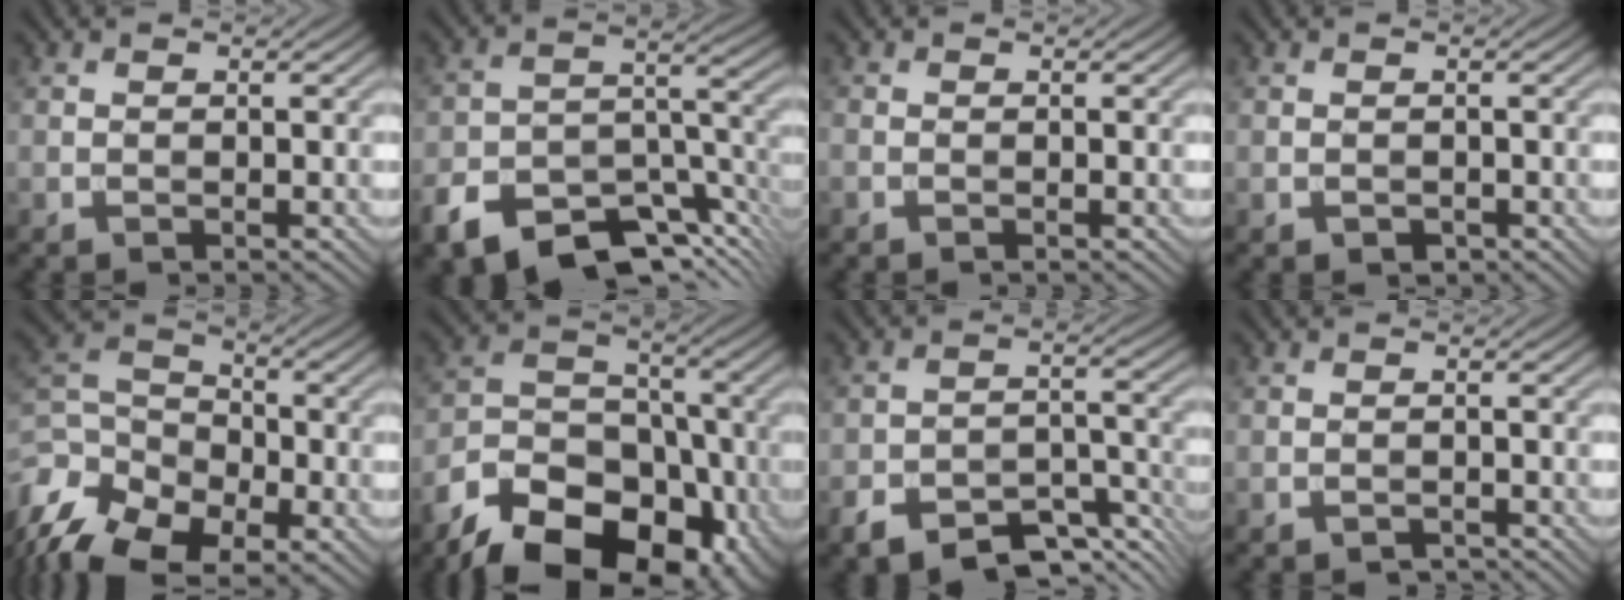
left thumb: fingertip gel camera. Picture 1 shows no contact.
{"total": 12.6, "force": [-9.0, 5.9, 6.6], "torque": [-0.118, -0.016, -0.153]}
{"total": 0.6, "force": [-0.4, 0.2, 0.3], "torque": [-0.010, -0.002, -0.010]}
{"total": 0.8, "force": [-0.4, 0.7, 0.3], "torque": [-0.003, -0.005, -0.006]}
{"total": 16.0, "force": [-9.4, 10.1, 8.1], "torque": [-0.228, -0.036, -0.149]}
{"total": 18.2, "force": [-11.2, 10.9, 9.5], "torque": [-0.176, -0.042, -0.183]}
{"total": 8.1, "force": [-5.7, 3.8, 4.3], "torque": [-0.065, -0.007, -0.106]}
{"total": 0.9, "force": [-0.8, 0.4, 0.3], "torque": [-0.005, -0.002, -0.014]}